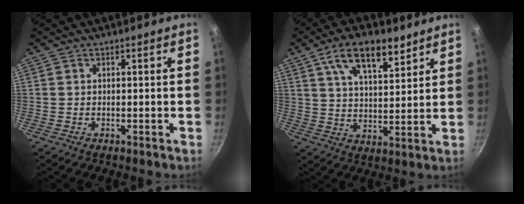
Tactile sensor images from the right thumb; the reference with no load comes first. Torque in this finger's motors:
{"motor_torque": [-0.23, 0.66, 0.81, 0.52, 0.24]}